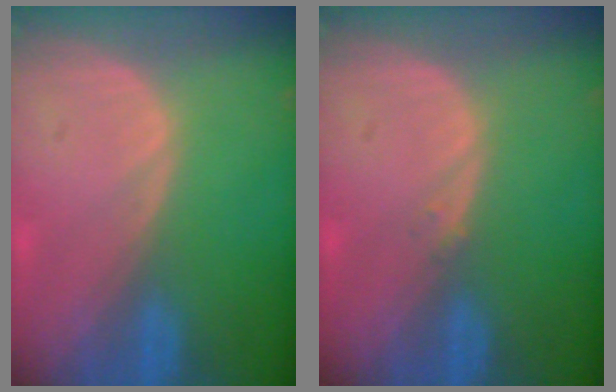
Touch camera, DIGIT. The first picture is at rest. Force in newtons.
{"total": 0.6, "press": 0.5, "slide": 0.3}